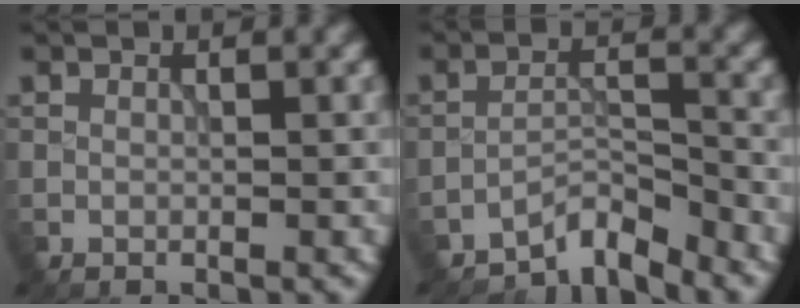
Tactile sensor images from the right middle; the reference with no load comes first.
{"total": 3.6, "force": [-3.4, 0.6, 1.1], "torque": [-0.014, 0.007, -0.069]}